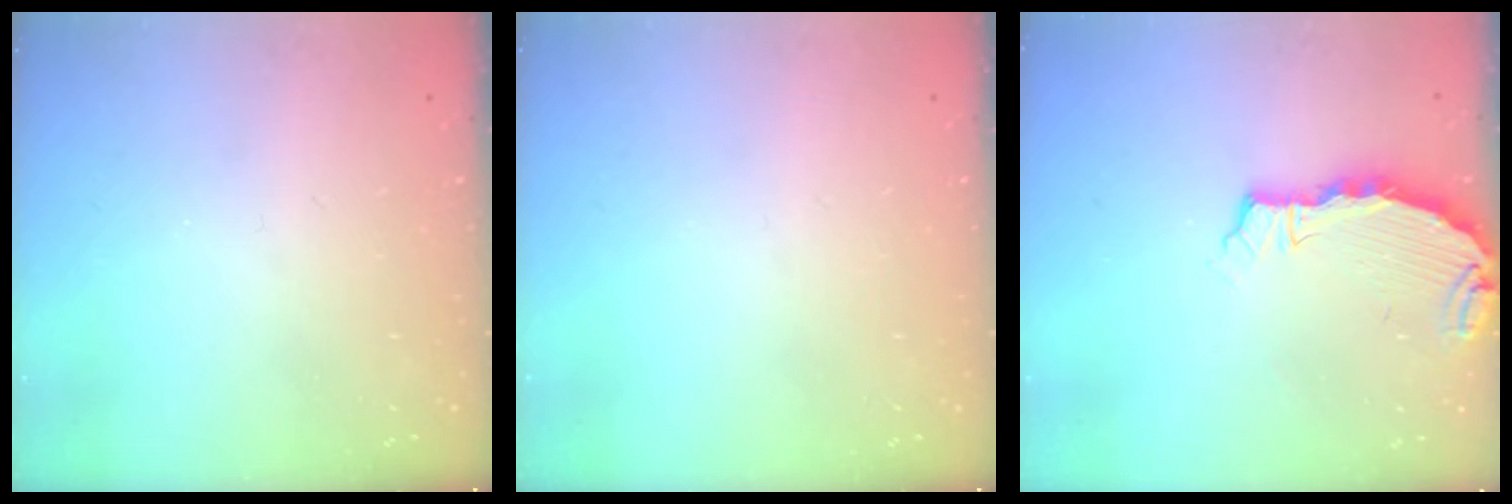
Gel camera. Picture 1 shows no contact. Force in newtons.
{"total": 0.0}
{"total": 4.5, "press": 4.4, "slide": 0.4}